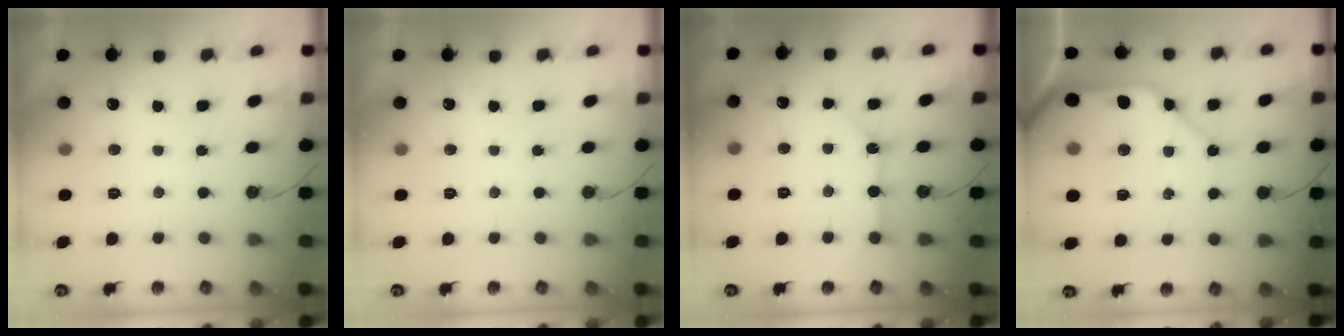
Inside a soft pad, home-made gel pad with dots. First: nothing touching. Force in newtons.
{"total": 0.0}
{"total": 6.7, "press": 6.7, "slide": 0.6}
{"total": 16.8, "press": 16.7, "slide": 2.3}